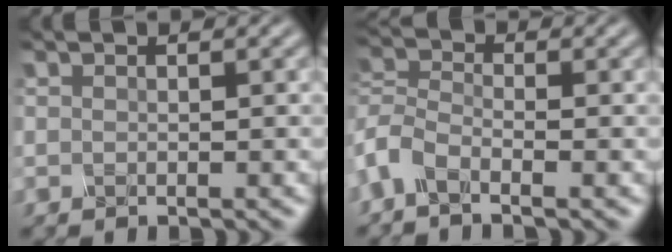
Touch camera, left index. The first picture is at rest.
{"total": 3.3, "force": [-2.8, 1.1, 1.3], "torque": [-0.048, 0.000, -0.053]}